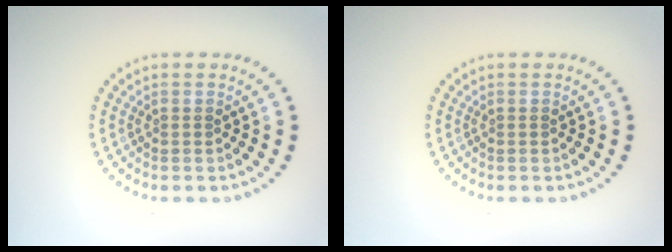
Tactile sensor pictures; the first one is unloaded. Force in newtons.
{"total": 0.0}